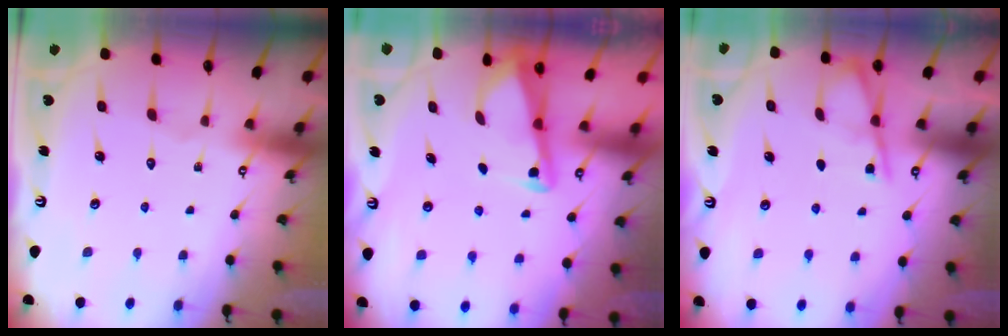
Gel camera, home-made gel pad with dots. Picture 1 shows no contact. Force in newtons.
{"total": 2.9, "press": 2.9, "slide": 0.4}
{"total": 5.2, "press": 5.2, "slide": 0.6}